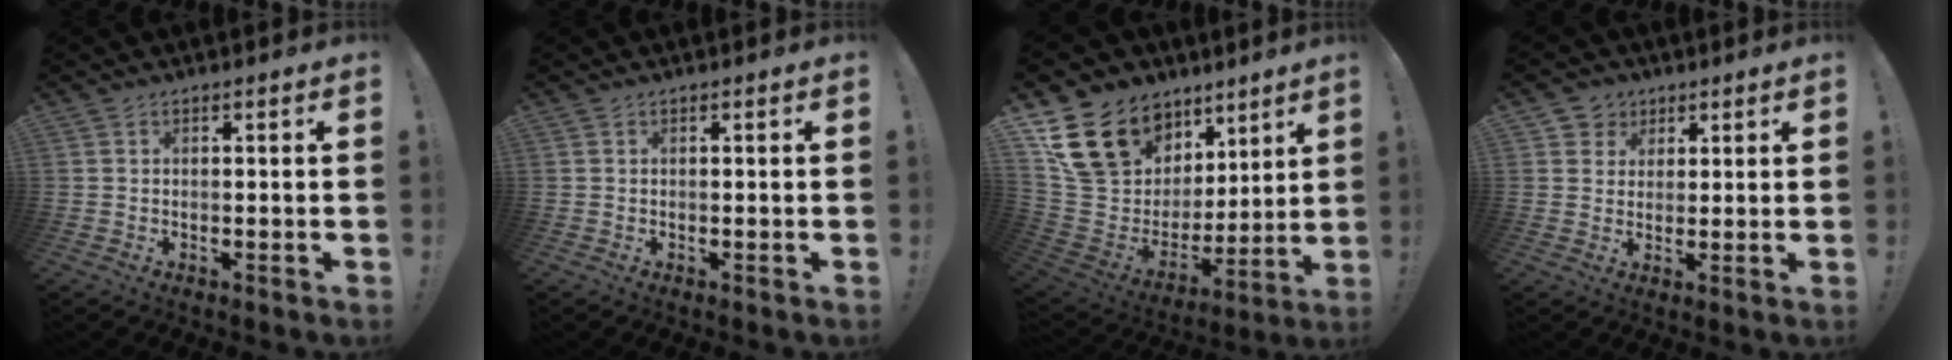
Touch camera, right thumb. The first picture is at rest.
{"total": 0.0}
{"total": 20.7, "force": [12.8, 13.7, 8.7], "torque": [-0.150, -0.076, 0.270]}
{"total": 5.0, "force": [2.1, 4.5, 0.5], "torque": [-0.005, -0.012, 0.039]}